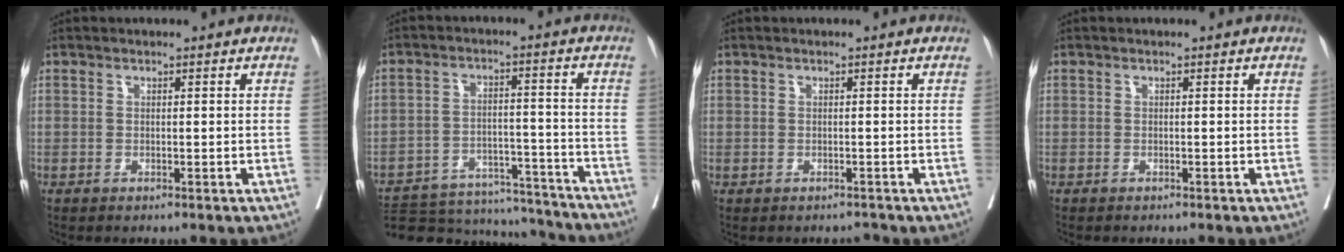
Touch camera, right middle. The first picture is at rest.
{"total": 19.6, "force": [-18.1, 5.7, 4.6], "torque": [-0.096, 0.019, -0.249]}
{"total": 0.8, "force": [-0.7, 0.2, -0.1], "torque": [0.003, -0.003, -0.012]}
{"total": 1.9, "force": [-1.7, 0.3, 0.7], "torque": [-0.012, -0.002, -0.024]}